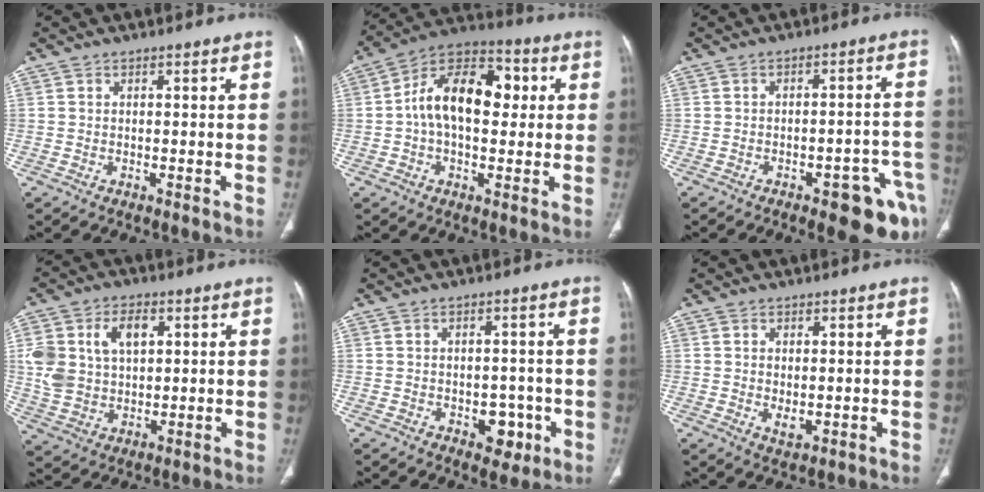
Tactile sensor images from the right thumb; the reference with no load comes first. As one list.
[{"total": 16.0, "force": [1.7, 9.8, 12.5], "torque": [-0.183, 0.035, 0.018]}, {"total": 12.6, "force": [-6.9, 4.2, 9.7], "torque": [-0.065, 0.043, -0.078]}, {"total": 12.6, "force": [3.4, 8.6, 8.6], "torque": [-0.154, 0.004, 0.072]}, {"total": 5.3, "force": [-1.8, 3.6, 3.4], "torque": [-0.016, 0.009, -0.016]}, {"total": 2.8, "force": [-0.1, 1.5, 2.3], "torque": [-0.039, -0.009, 0.005]}]